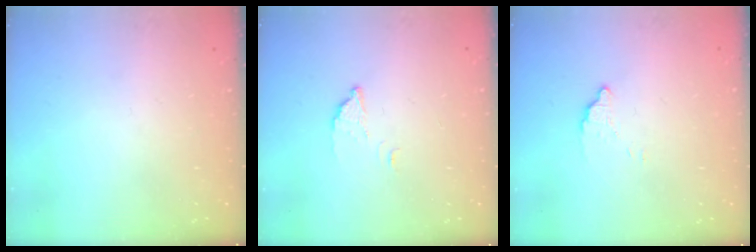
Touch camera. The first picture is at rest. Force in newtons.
{"total": 3.0, "press": 3.0, "slide": 0.1}
{"total": 2.4, "press": 2.4, "slide": 0.0}